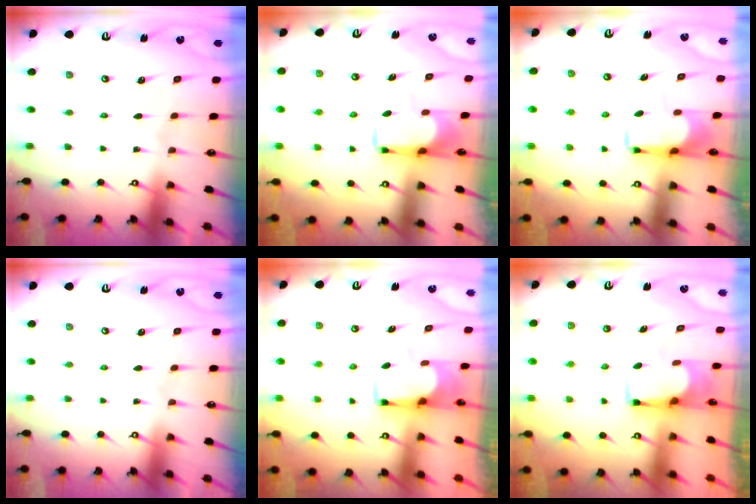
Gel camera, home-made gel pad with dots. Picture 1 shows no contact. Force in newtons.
{"total": 1.9, "press": 1.9, "slide": 0.4}
{"total": 1.9, "press": 1.9, "slide": 0.4}
{"total": 0.0}
{"total": 1.8, "press": 1.7, "slide": 0.3}
{"total": 2.1, "press": 2.1, "slide": 0.1}